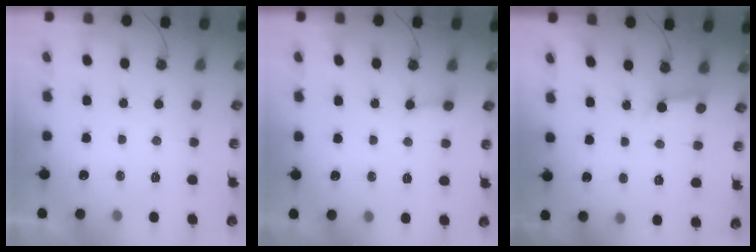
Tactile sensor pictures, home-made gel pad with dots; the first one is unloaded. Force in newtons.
{"total": 3.4, "press": 3.4, "slide": 0.6}
{"total": 5.0, "press": 4.9, "slide": 0.6}